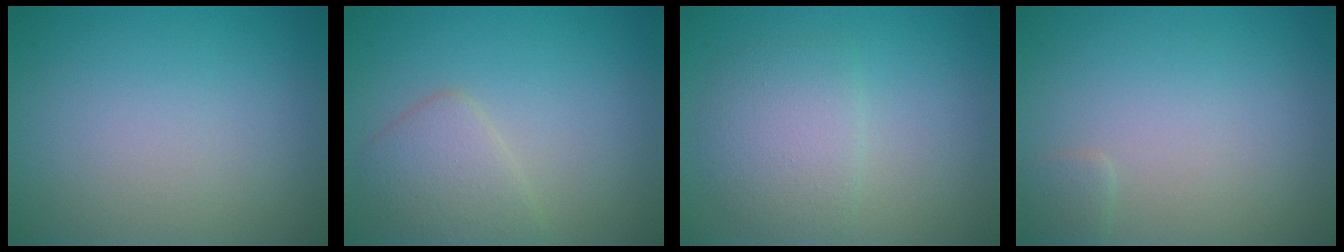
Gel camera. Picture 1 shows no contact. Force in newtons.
{"total": 2.8, "press": 2.8, "slide": 0.2}
{"total": 3.3, "press": 3.3, "slide": 0.2}
{"total": 0.8, "press": 0.8, "slide": 0.1}